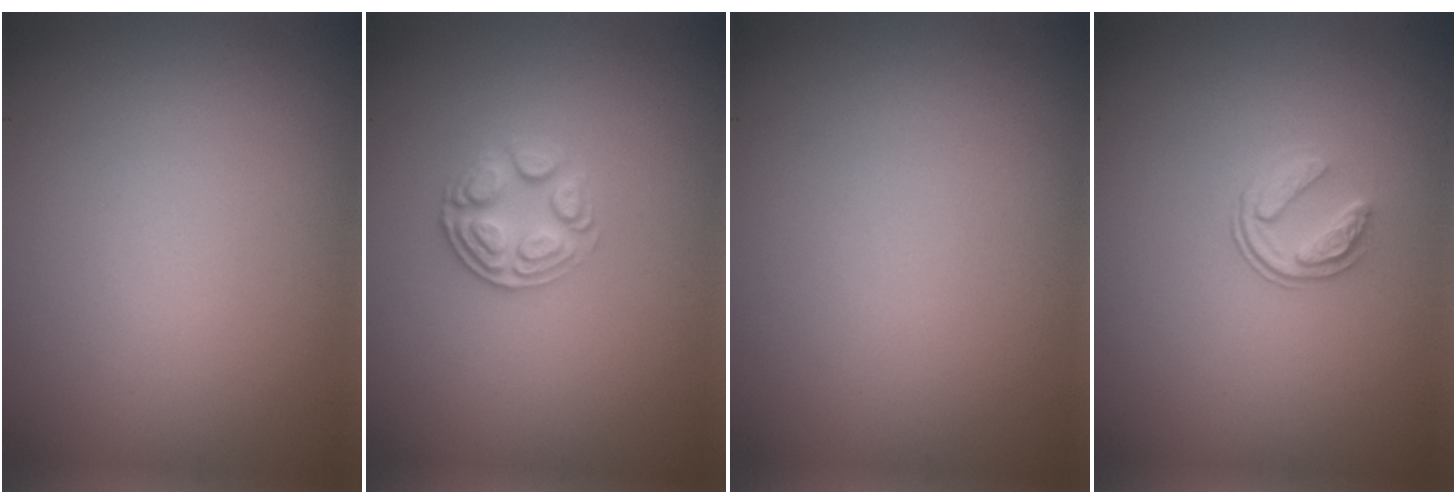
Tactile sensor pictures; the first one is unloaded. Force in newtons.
{"total": 2.6, "press": 2.4, "slide": 1.1}
{"total": 0.0}
{"total": 1.9, "press": 1.3, "slide": 1.4}